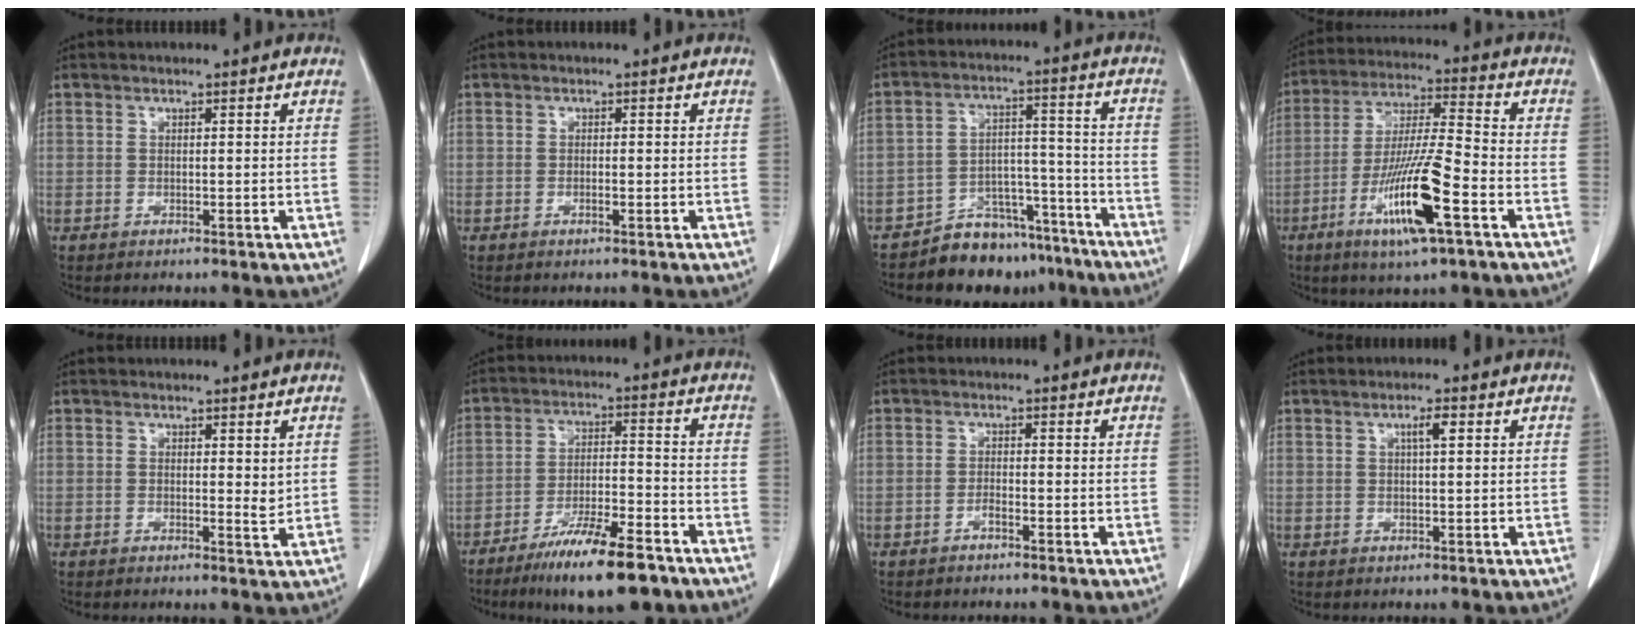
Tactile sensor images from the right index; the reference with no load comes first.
{"total": 0.6, "force": [-0.2, 0.1, 0.6], "torque": [-0.012, 0.001, -0.002]}
{"total": 10.5, "force": [-8.9, 5.1, 2.0], "torque": [-0.005, 0.061, -0.139]}
{"total": 14.5, "force": [-6.2, 0.8, 13.1], "torque": [-0.257, -0.019, -0.110]}
{"total": 1.7, "force": [0.6, 0.6, 1.4], "torque": [-0.021, -0.008, 0.009]}
{"total": 12.7, "force": [-9.0, 2.0, 8.7], "torque": [-0.147, -0.017, -0.151]}
{"total": 1.1, "force": [-0.9, 0.1, 0.7], "torque": [-0.013, 0.003, -0.017]}
{"total": 2.1, "force": [0.8, 0.2, 2.0], "torque": [-0.036, 0.002, 0.013]}